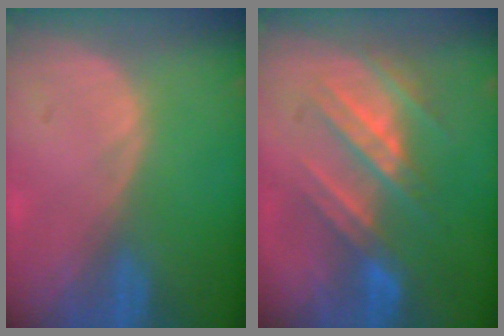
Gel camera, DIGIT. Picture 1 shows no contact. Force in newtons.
{"total": 7.8, "press": 7.7, "slide": 1.2}